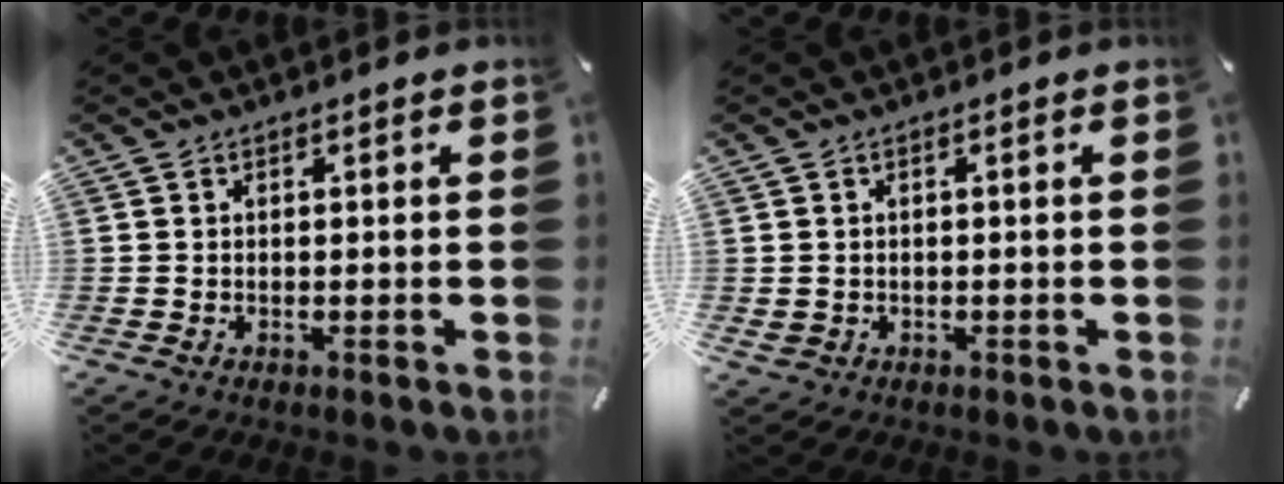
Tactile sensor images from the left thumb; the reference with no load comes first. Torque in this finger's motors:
{"motor_torque": [0.05, -0.02, -0.07, -0.02, -0.01]}